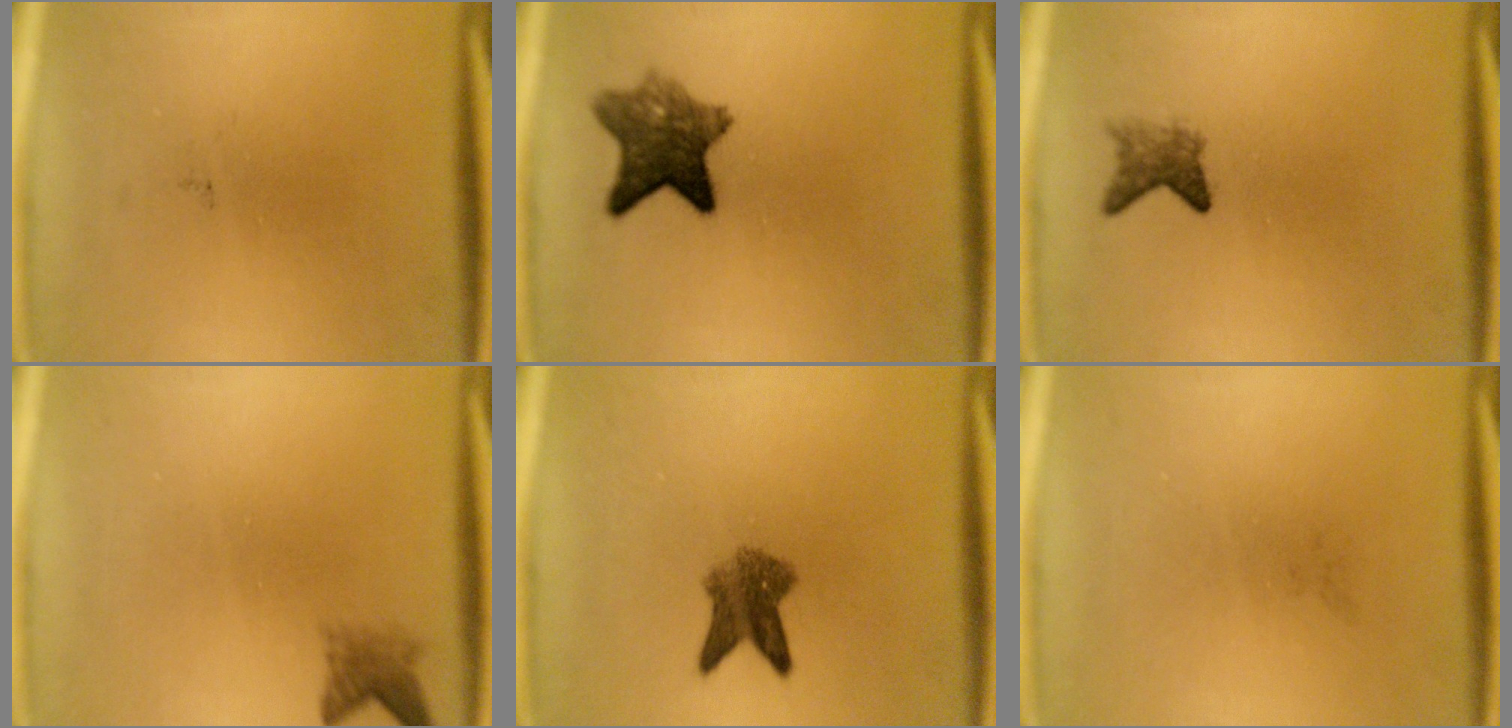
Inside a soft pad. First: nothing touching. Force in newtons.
{"total": 7.5}
{"total": 2.5}
{"total": 2.2}
{"total": 4.9}
{"total": 0.0}